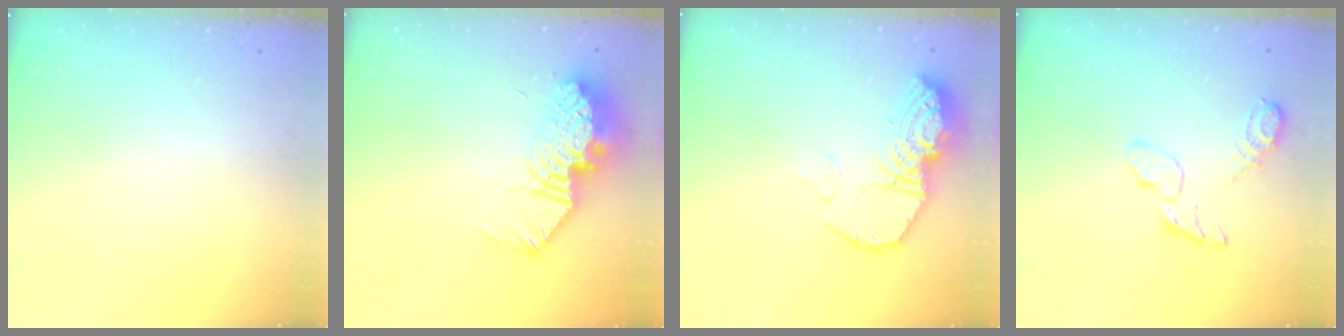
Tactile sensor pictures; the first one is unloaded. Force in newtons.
{"total": 18.7, "press": 16.6, "slide": 8.7}
{"total": 13.2, "press": 13.1, "slide": 1.2}
{"total": 9.1, "press": 9.0, "slide": 0.8}